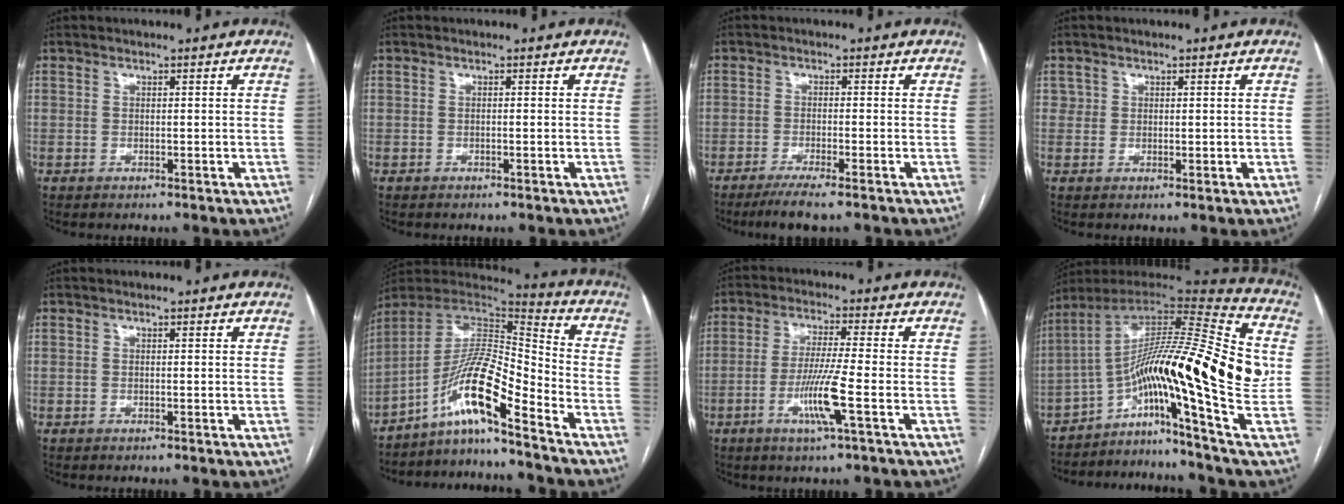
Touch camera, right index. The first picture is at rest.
{"total": 0.0}
{"total": 4.9, "force": [-3.5, -0.3, 3.4], "torque": [-0.056, -0.012, -0.063]}
{"total": 1.6, "force": [0.7, 1.4, 0.0], "torque": [0.017, -0.003, 0.005]}
{"total": 0.0}
{"total": 12.6, "force": [-8.3, 0.4, 9.5], "torque": [-0.179, 0.020, -0.150]}
{"total": 7.5, "force": [-2.8, -0.8, 6.9], "torque": [-0.136, -0.012, -0.055]}
{"total": 22.0, "force": [-3.5, 0.5, 21.8], "torque": [-0.333, 0.036, -0.063]}